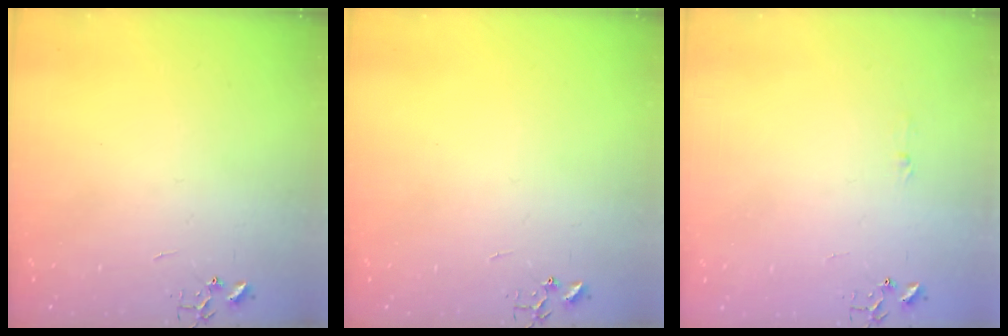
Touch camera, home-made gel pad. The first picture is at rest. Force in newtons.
{"total": 0.0}
{"total": 3.5, "press": 3.5, "slide": 0.4}